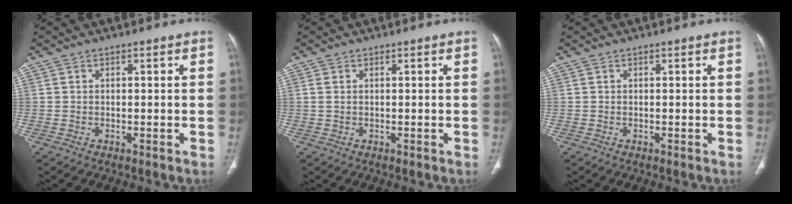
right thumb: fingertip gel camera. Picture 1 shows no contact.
{"total": 1.0, "force": [0.2, 0.5, 0.8], "torque": [-0.026, 0.008, 0.009]}
{"total": 0.0}